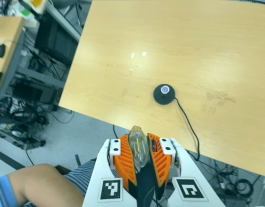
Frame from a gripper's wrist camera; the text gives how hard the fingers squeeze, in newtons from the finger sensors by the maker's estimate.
{"total": 20.7, "left": 24.0, "right": 17.3}